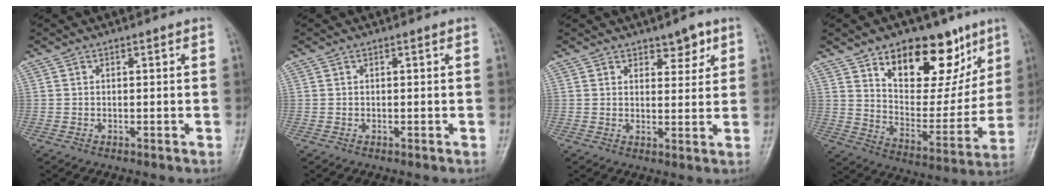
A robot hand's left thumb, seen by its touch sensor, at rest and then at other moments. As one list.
[{"total": 0.0}, {"total": 4.4, "force": [2.8, 2.3, 2.5], "torque": [-0.008, -0.017, 0.040]}, {"total": 20.8, "force": [11.9, 11.2, 12.7], "torque": [-0.119, -0.062, 0.192]}]